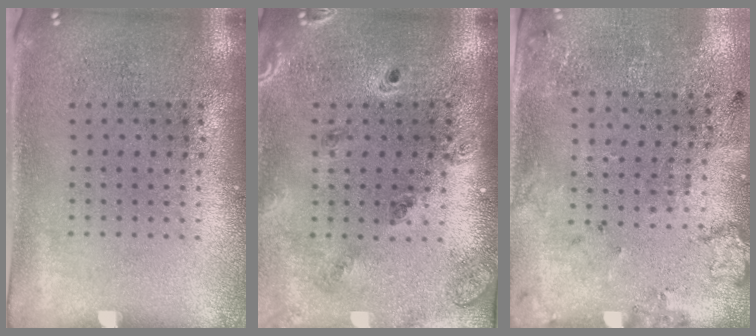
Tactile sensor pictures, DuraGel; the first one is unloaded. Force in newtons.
{"total": 1.4, "press": 1.4, "slide": 0.1}
{"total": 2.3, "press": 1.4, "slide": 1.9}